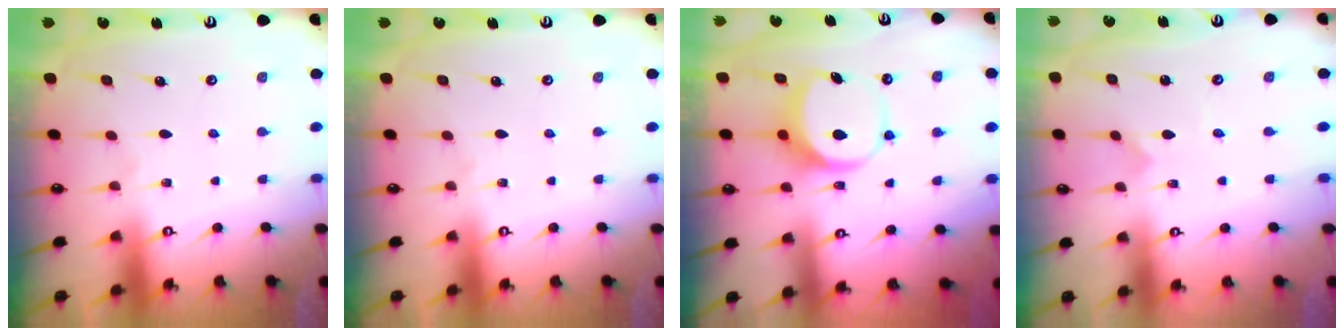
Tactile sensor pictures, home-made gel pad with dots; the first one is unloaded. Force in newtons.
{"total": 0.0}
{"total": 6.9, "press": 6.8, "slide": 0.9}
{"total": 0.0}